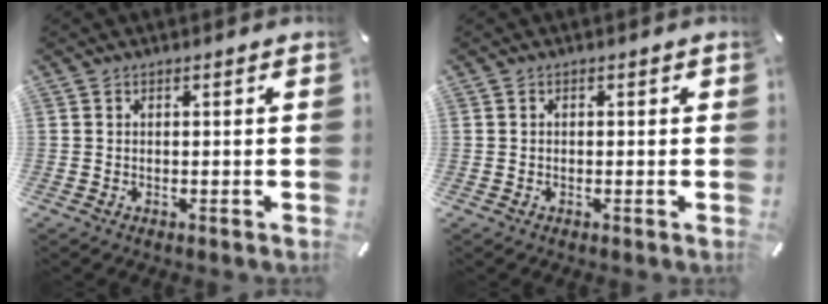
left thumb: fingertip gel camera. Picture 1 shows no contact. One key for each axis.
{"total": 0.8, "fx": -0.2, "fy": 0.5, "fz": 0.5, "tx": -0.010, "ty": 0.003, "tz": -0.005}